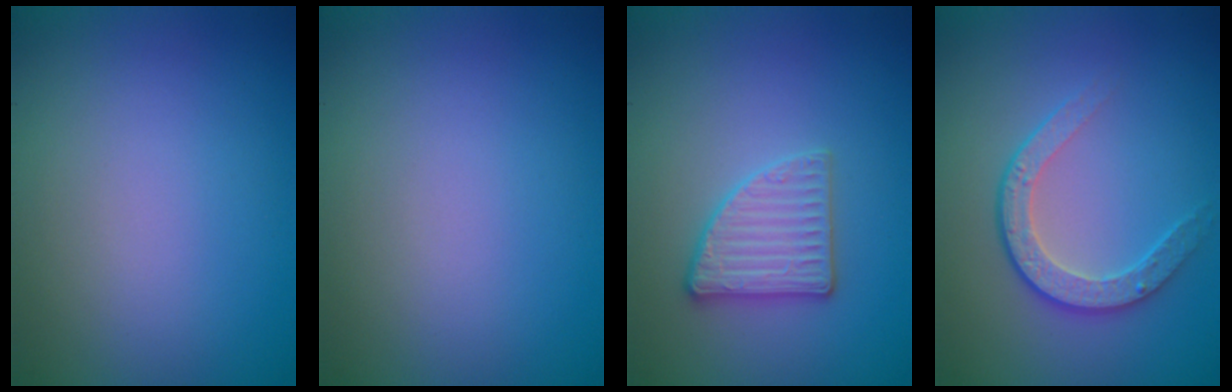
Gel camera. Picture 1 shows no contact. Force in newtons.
{"total": 0.0}
{"total": 2.9, "press": 2.8, "slide": 0.5}
{"total": 3.5, "press": 2.9, "slide": 2.0}